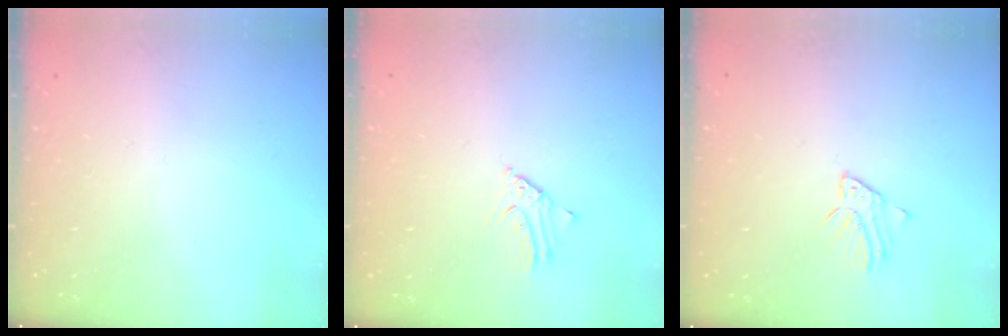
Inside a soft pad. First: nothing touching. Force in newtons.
{"total": 2.3, "press": 2.3, "slide": 0.1}
{"total": 3.9, "press": 3.9, "slide": 0.3}